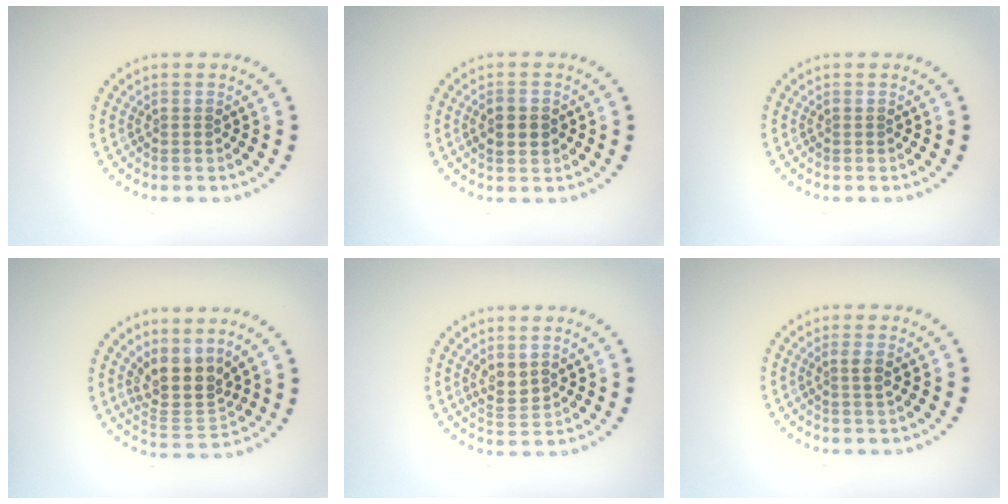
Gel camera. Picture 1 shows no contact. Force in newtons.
{"total": 2.1, "press": 2.1, "slide": 0.1}
{"total": 0.0}
{"total": 3.8, "press": 2.9, "slide": 2.5}
{"total": 2.1, "press": 1.9, "slide": 1.0}
{"total": 1.2, "press": 1.0, "slide": 0.8}